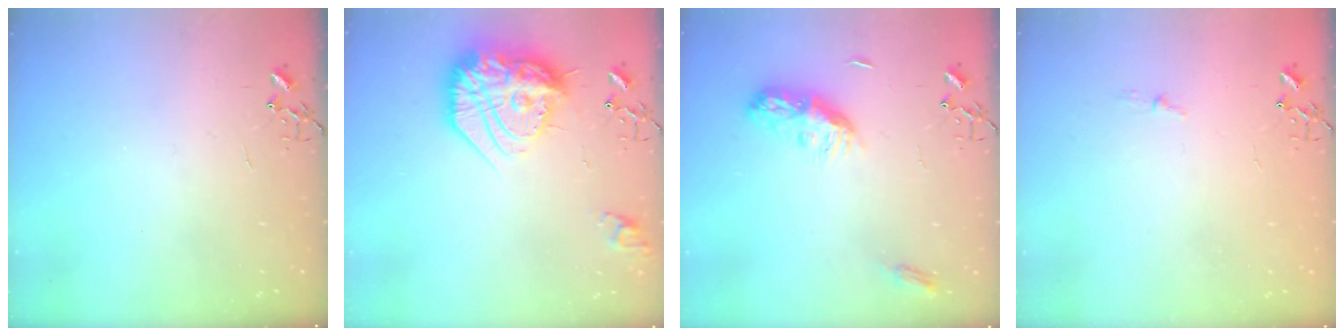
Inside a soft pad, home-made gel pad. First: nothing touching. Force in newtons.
{"total": 28.2, "press": 28.0, "slide": 2.8}
{"total": 9.4, "press": 9.4, "slide": 0.1}
{"total": 3.3, "press": 3.3, "slide": 0.4}